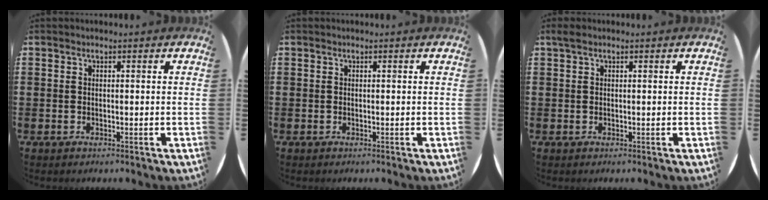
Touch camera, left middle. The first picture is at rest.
{"total": 0.0}
{"total": 0.7, "force": [0.4, 0.3, 0.4], "torque": [-0.008, 0.004, 0.007]}